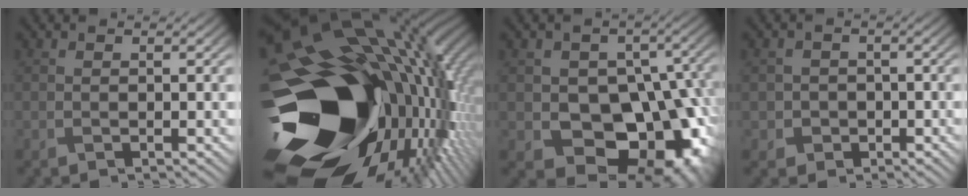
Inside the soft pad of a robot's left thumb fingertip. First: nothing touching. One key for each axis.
{"total": 21.2, "fx": -3.0, "fy": 13.9, "fz": 15.7, "tx": -0.308, "ty": -0.060, "tz": -0.029}
{"total": 14.9, "fx": -4.3, "fy": 10.5, "fz": 9.7, "tx": -0.108, "ty": -0.016, "tz": -0.063}
{"total": 3.8, "fx": -1.2, "fy": 3.5, "fz": 0.6, "tx": -0.013, "ty": -0.002, "tz": -0.040}